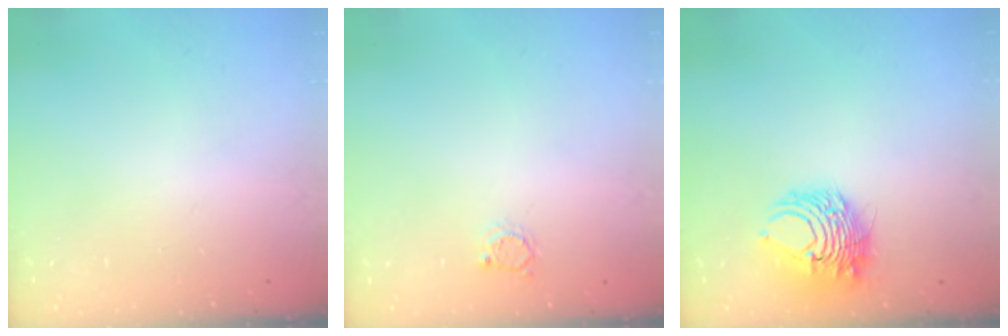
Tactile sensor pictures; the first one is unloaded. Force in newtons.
{"total": 2.6, "press": 2.6, "slide": 0.4}
{"total": 8.4, "press": 8.3, "slide": 1.2}